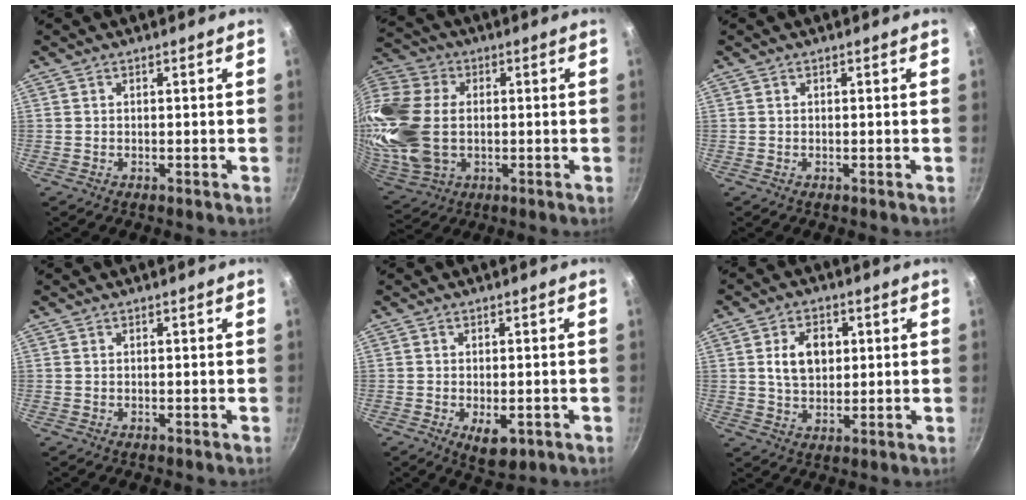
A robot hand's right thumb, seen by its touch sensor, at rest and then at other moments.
{"total": 24.6, "force": [0.3, 17.2, 17.6], "torque": [-0.439, 0.011, 0.019]}
{"total": 0.0}
{"total": 0.0}
{"total": 4.9, "force": [-1.6, 2.5, 3.8], "torque": [-0.055, -0.003, -0.015]}
{"total": 8.0, "force": [1.7, 5.4, 5.6], "torque": [-0.075, -0.005, 0.032]}